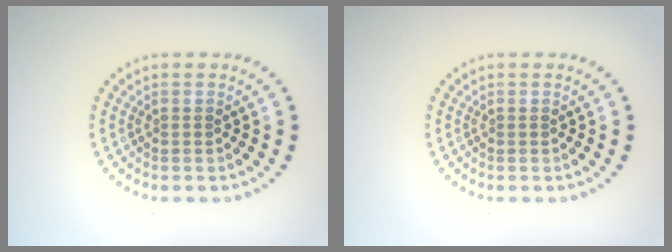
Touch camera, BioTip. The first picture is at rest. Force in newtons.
{"total": 0.0}